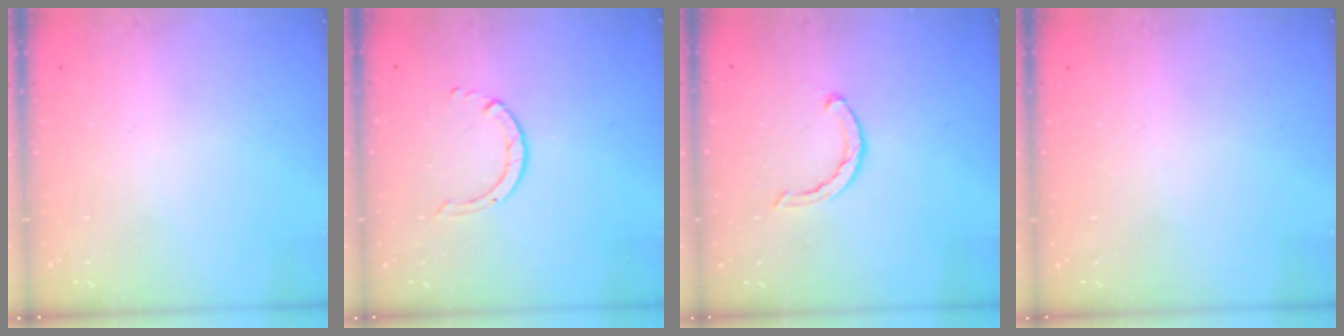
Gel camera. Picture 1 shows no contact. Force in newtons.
{"total": 1.7, "press": 1.7, "slide": 0.1}
{"total": 2.7, "press": 2.7, "slide": 0.4}
{"total": 2.6, "press": 2.6, "slide": 0.2}